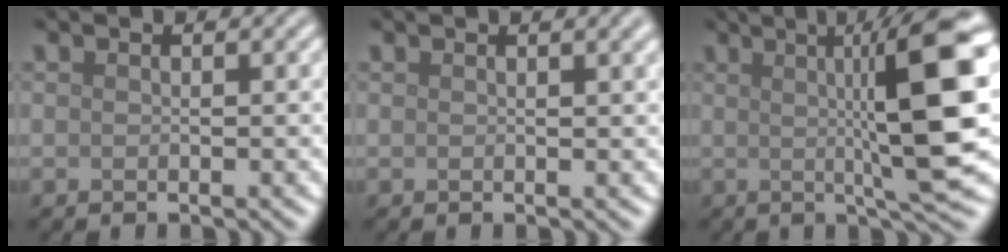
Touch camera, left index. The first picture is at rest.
{"total": 2.1, "force": [1.1, 0.8, 1.6], "torque": [-0.011, 0.003, 0.009]}
{"total": 11.6, "force": [1.3, 1.9, 11.4], "torque": [-0.137, 0.007, 0.018]}